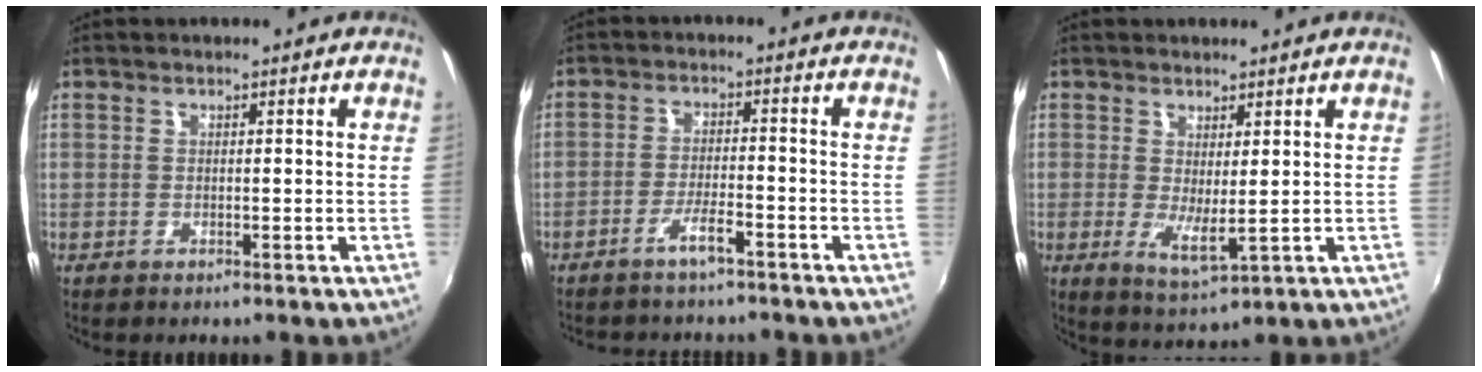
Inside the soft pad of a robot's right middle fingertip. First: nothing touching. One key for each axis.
{"total": 4.2, "fx": -3.3, "fy": 0.7, "fz": 2.5, "tx": -0.061, "ty": 0.001, "tz": -0.058}
{"total": 4.4, "fx": 0.6, "fy": 1.1, "fz": 4.2, "tx": -0.073, "ty": -0.017, "tz": 0.013}